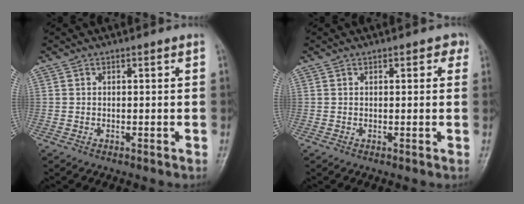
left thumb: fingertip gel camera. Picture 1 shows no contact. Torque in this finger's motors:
{"motor_torque": [-0.14, -0.03, -0.18, -0.27, 0.07]}